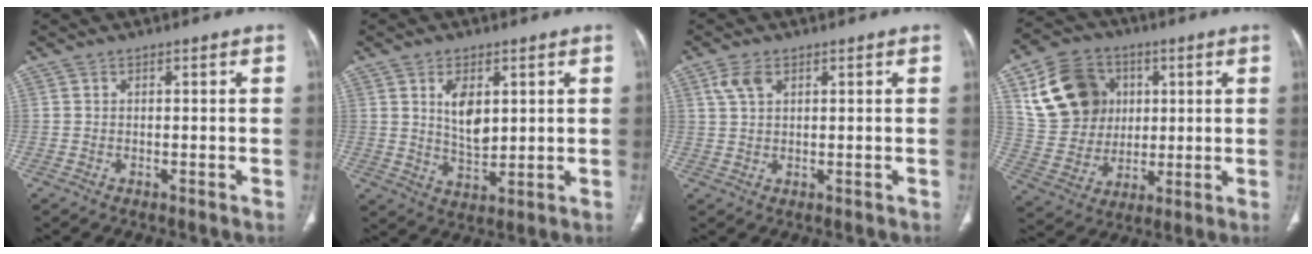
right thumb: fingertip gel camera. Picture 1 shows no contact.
{"total": 7.2, "force": [2.2, 3.9, 5.6], "torque": [-0.082, -0.018, 0.047]}
{"total": 3.6, "force": [1.7, 2.1, 2.4], "torque": [-0.052, 0.004, 0.040]}
{"total": 17.8, "force": [5.2, 14.6, 8.7], "torque": [-0.132, 0.002, 0.104]}